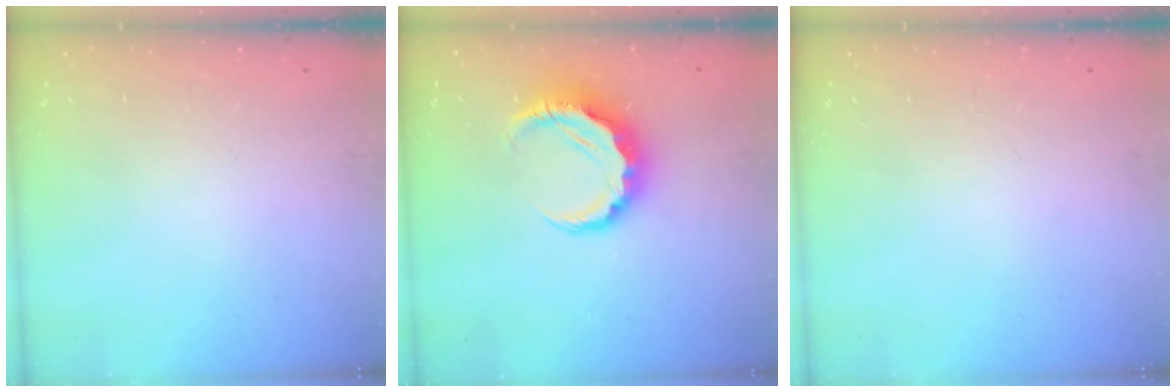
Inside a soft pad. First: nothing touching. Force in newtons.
{"total": 8.3, "press": 8.1, "slide": 1.8}
{"total": 0.0}